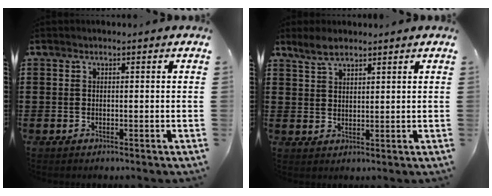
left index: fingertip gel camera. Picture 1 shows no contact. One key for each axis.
{"total": 3.4, "fx": 2.7, "fy": 1.2, "fz": 1.5, "tx": -0.036, "ty": 0.005, "tz": 0.052}